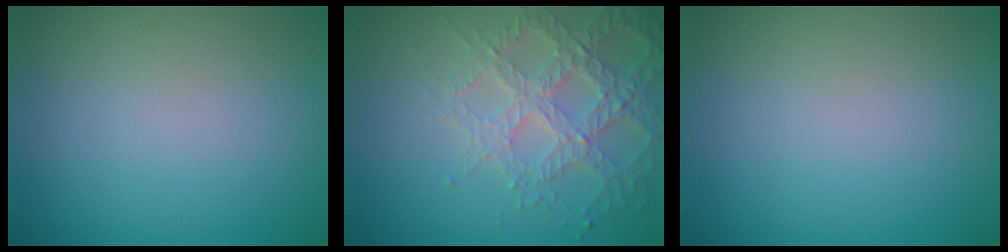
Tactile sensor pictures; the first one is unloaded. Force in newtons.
{"total": 4.4, "press": 4.1, "slide": 1.6}
{"total": 0.0}